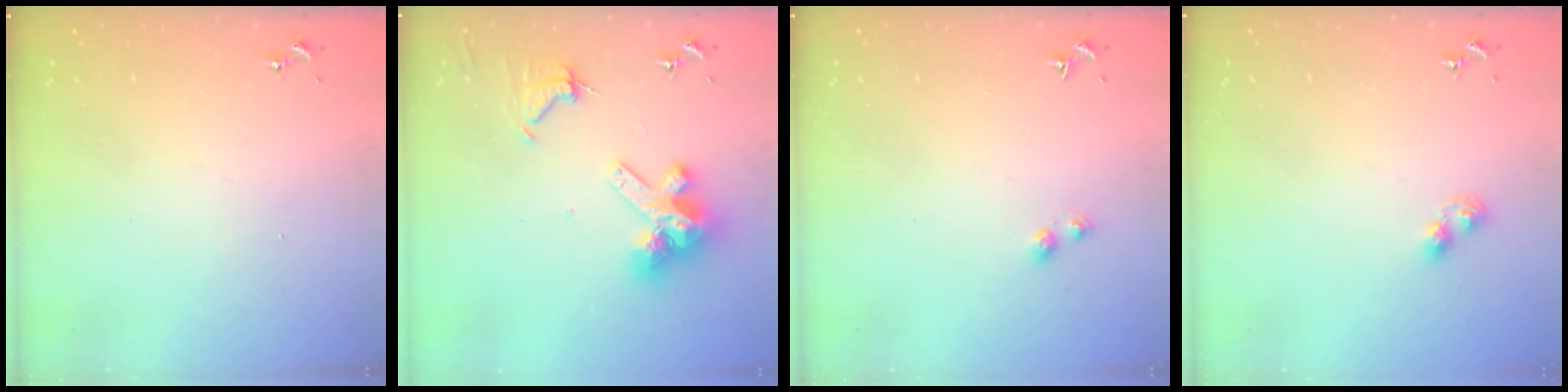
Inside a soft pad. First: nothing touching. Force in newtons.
{"total": 13.3, "press": 13.2, "slide": 1.5}
{"total": 2.7, "press": 2.7, "slide": 0.3}
{"total": 3.6, "press": 3.6, "slide": 0.4}